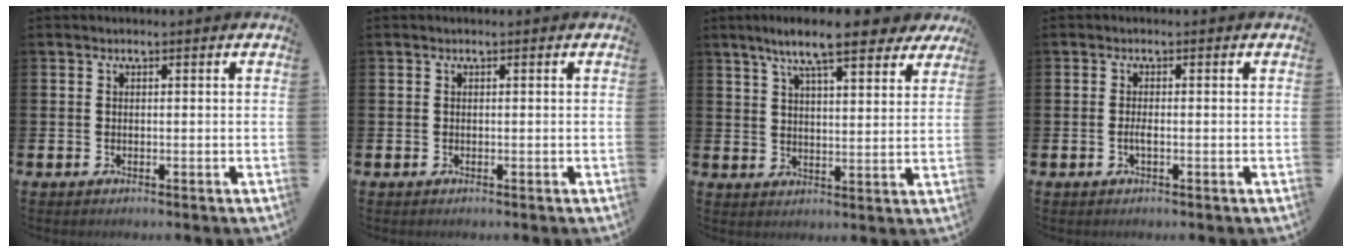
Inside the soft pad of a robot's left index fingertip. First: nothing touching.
{"total": 0.0}
{"total": 9.7, "force": [8.1, 1.8, 4.9], "torque": [-0.101, -0.028, 0.143]}
{"total": 1.1, "force": [-0.4, 0.3, 1.0], "torque": [-0.025, 0.002, -0.005]}